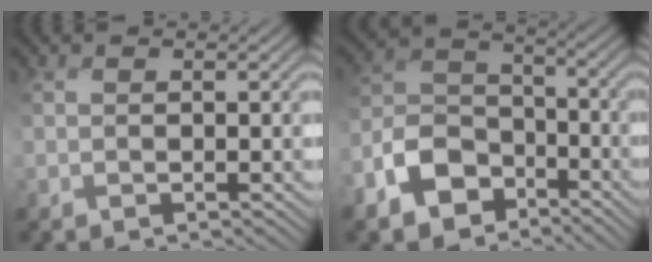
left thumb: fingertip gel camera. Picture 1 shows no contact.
{"total": 9.2, "force": [-6.0, 5.9, 3.6], "torque": [-0.088, -0.013, -0.132]}